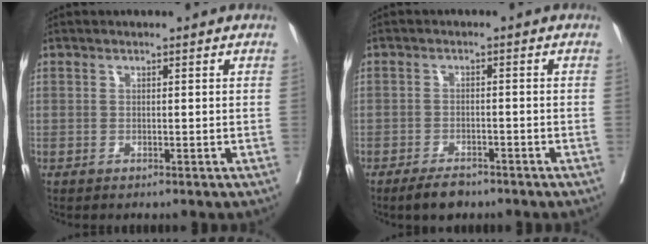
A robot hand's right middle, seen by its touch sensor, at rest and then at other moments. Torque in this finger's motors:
{"motor_torque": [0.11, -0.10, -0.03, 0.00]}